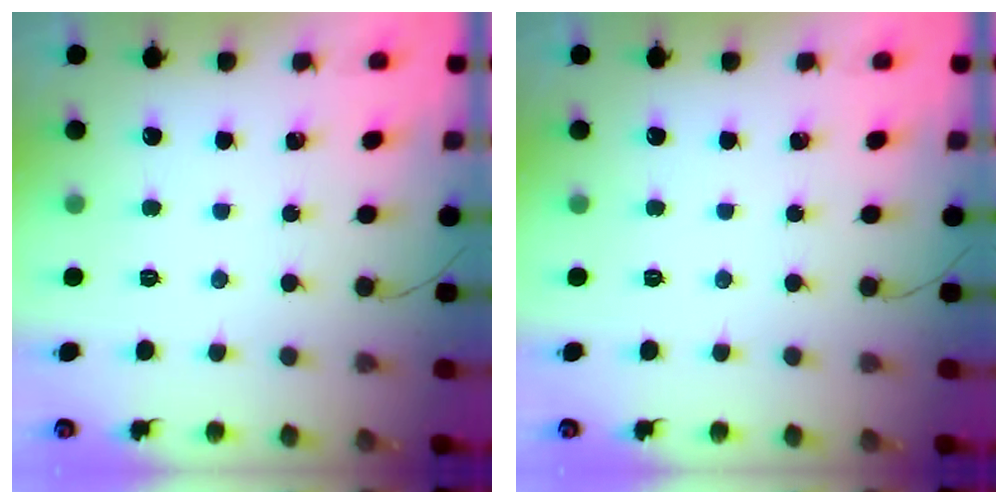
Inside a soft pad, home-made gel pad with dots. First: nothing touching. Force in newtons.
{"total": 0.0}